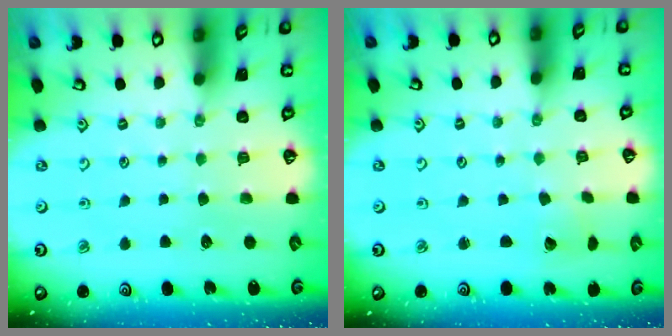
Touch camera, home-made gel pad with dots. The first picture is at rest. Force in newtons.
{"total": 2.6, "press": 2.6, "slide": 0.1}